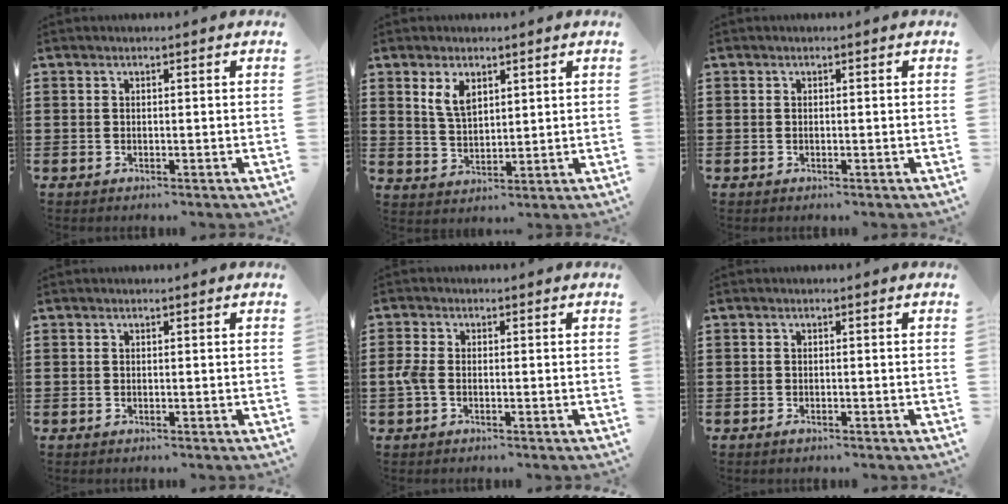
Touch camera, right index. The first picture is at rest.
{"total": 4.4, "force": [2.4, 2.2, 2.9], "torque": [-0.065, 0.005, 0.044]}
{"total": 0.0}
{"total": 0.0}
{"total": 2.4, "force": [-0.8, 1.2, 1.9], "torque": [-0.058, -0.005, -0.021]}
{"total": 0.5, "force": [-0.5, 0.2, 0.2], "torque": [-0.005, -0.003, -0.009]}